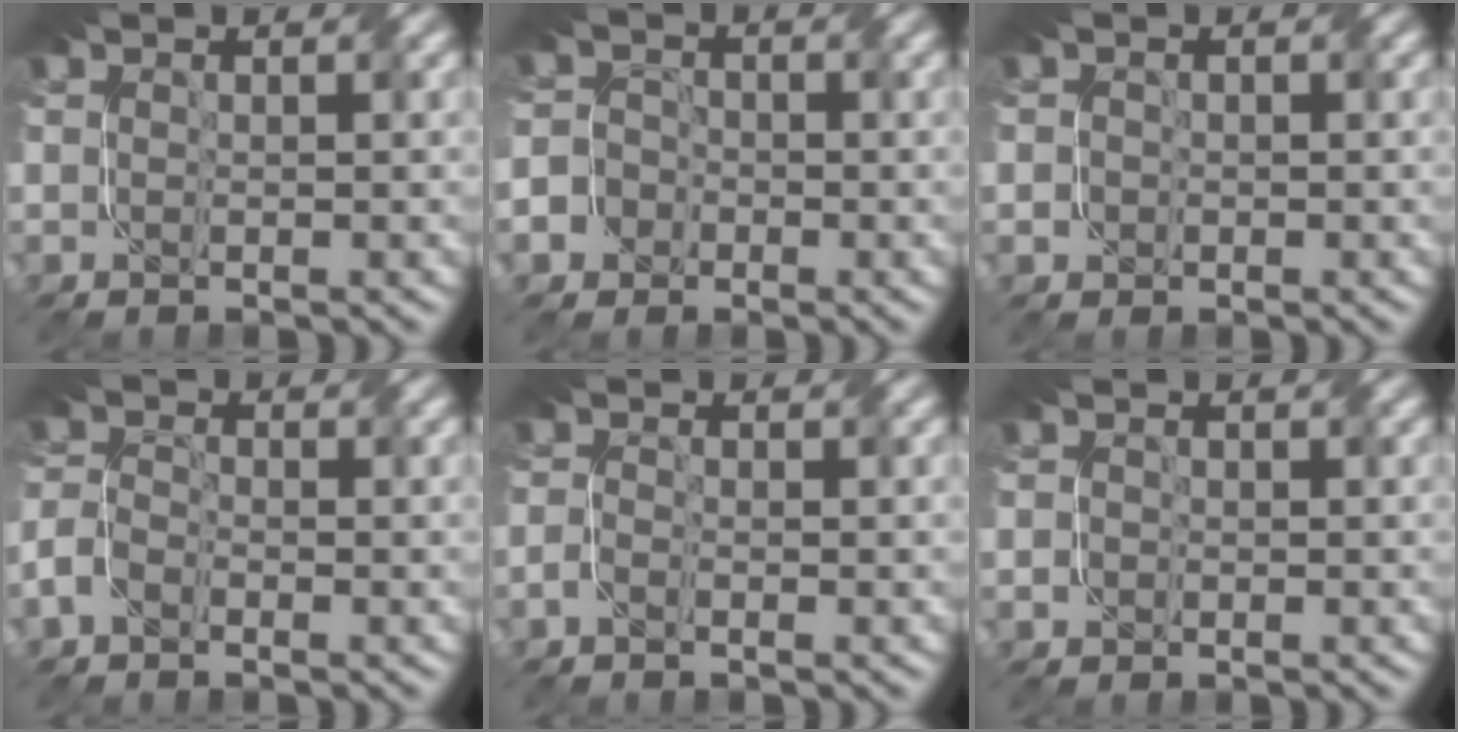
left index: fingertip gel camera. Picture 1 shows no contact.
{"total": 4.7, "force": [-3.1, 3.5, 0.5], "torque": [0.002, -0.001, -0.067]}
{"total": 0.7, "force": [-0.2, 0.7, 0.2], "torque": [0.004, 0.008, -0.010]}
{"total": 2.4, "force": [-1.9, 1.0, 1.1], "torque": [-0.030, 0.005, -0.047]}
{"total": 1.2, "force": [-1.1, -0.1, 0.4], "torque": [-0.010, 0.003, -0.027]}
{"total": 0.5, "force": [-0.3, 0.4, 0.1], "torque": [-0.001, 0.005, -0.008]}